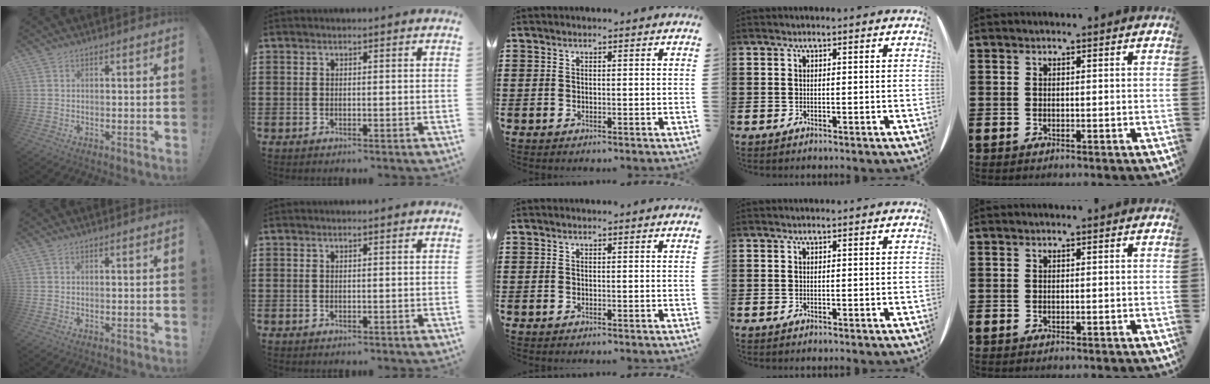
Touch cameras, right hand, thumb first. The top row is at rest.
{}